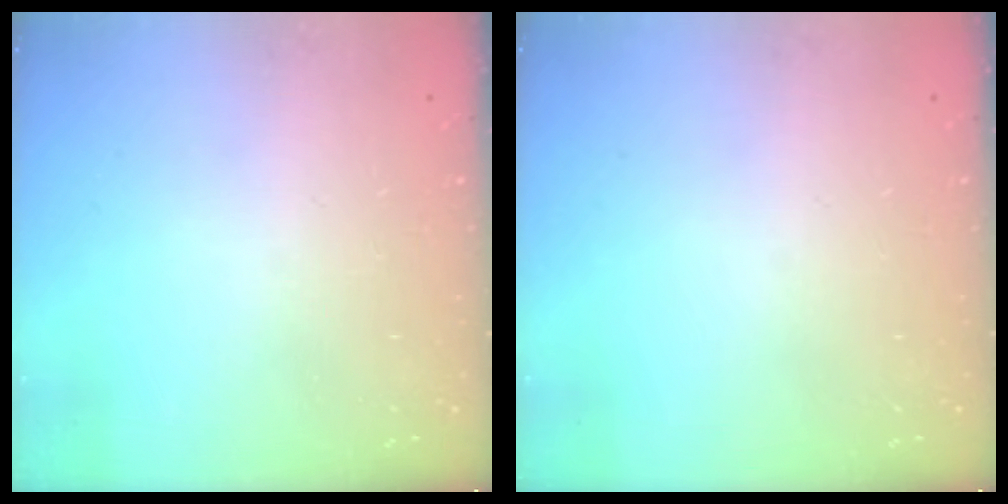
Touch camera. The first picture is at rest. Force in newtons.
{"total": 0.0}